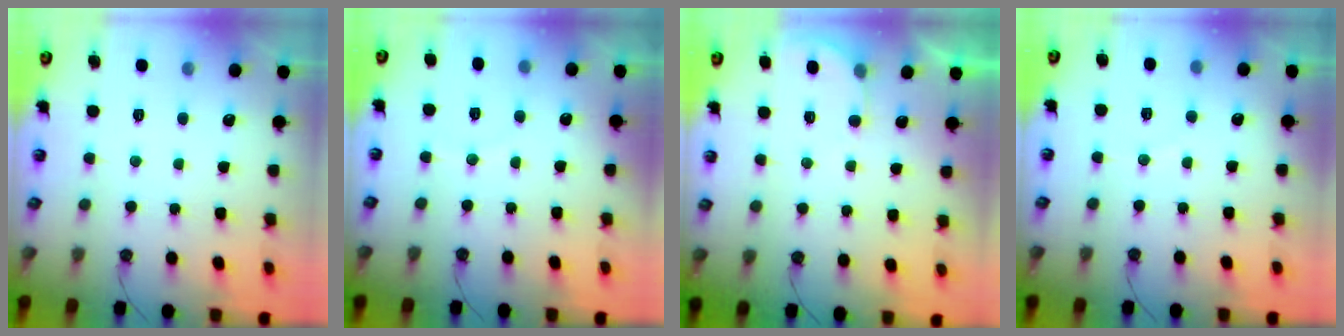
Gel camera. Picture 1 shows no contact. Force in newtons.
{"total": 3.6, "press": 3.6, "slide": 0.4}
{"total": 2.9, "press": 2.9, "slide": 0.3}
{"total": 3.9, "press": 3.9, "slide": 0.5}